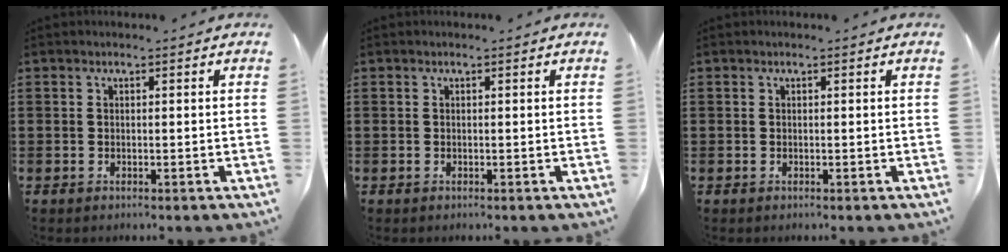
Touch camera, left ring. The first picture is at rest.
{"total": 0.0}
{"total": 0.0}